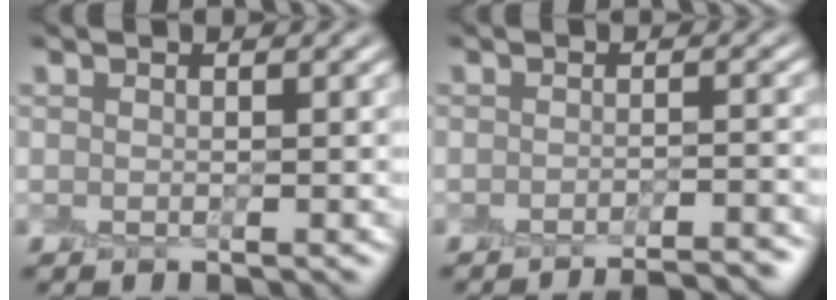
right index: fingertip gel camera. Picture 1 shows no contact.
{"total": 4.4, "force": [-4.2, 0.4, 1.4], "torque": [-0.019, 0.009, -0.047]}